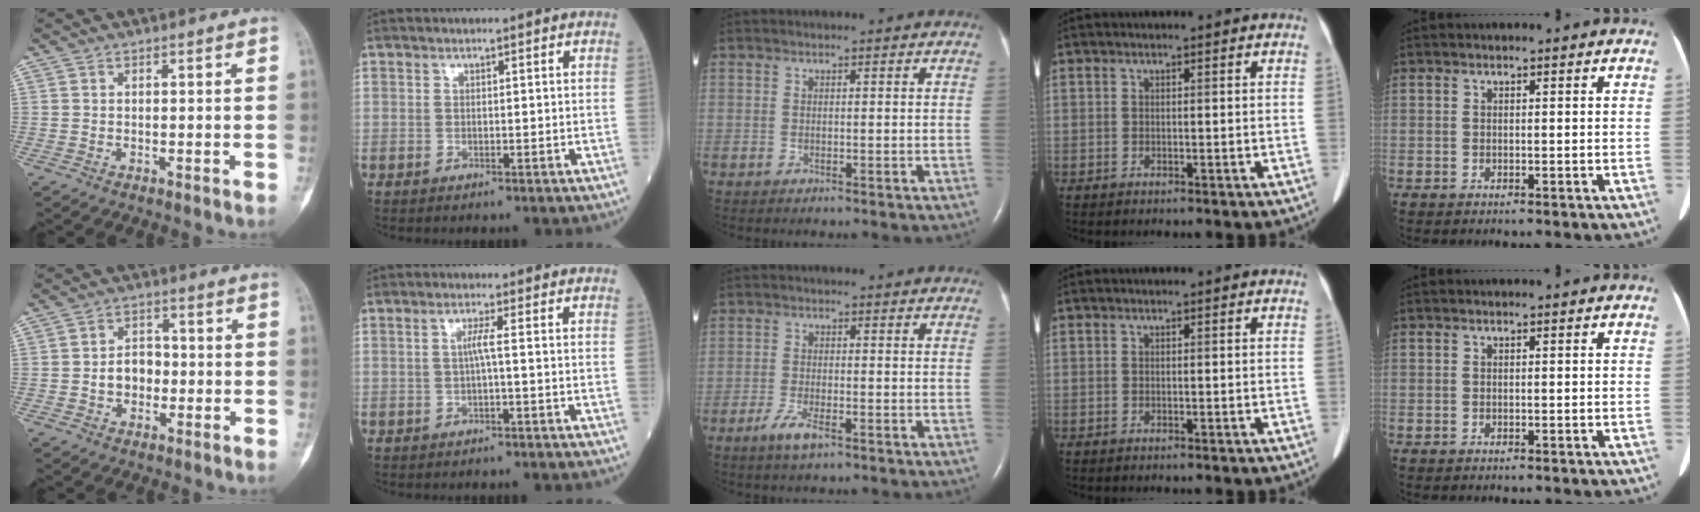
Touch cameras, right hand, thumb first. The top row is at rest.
{"thumb": {"total": 5.7, "force": [-1.1, 4.5, 3.4], "torque": [-0.029, 0.022, -0.023]}, "index": {"total": 2.3, "force": [-0.2, 0.2, 2.3], "torque": [-0.053, 0.003, -0.002]}, "middle": {"total": 3.5, "force": [-2.1, 0.7, 2.7], "torque": [-0.060, -0.005, -0.041]}}